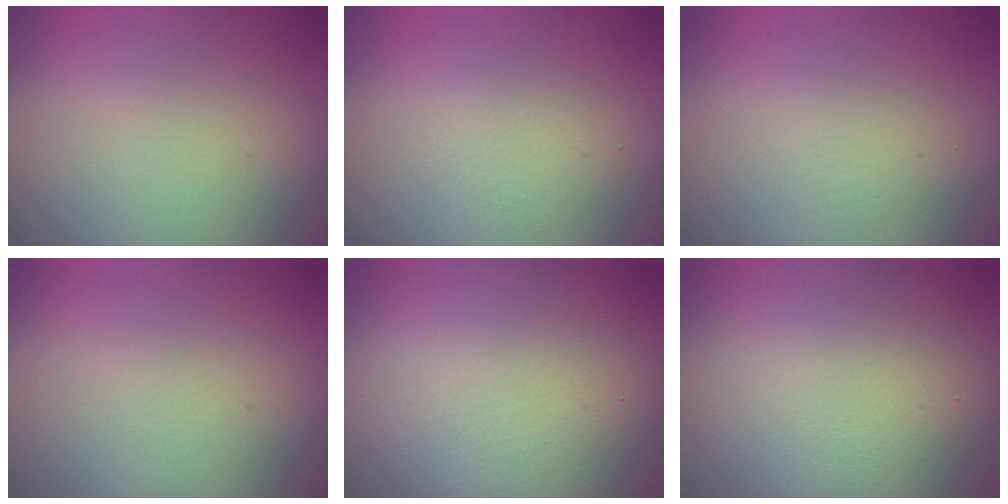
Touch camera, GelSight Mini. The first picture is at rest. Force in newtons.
{"total": 1.5, "press": 1.5, "slide": 0.1}
{"total": 1.0, "press": 1.0, "slide": 0.0}
{"total": 0.0}
{"total": 14.2, "press": 14.2, "slide": 0.7}
{"total": 11.7, "press": 11.6, "slide": 1.1}